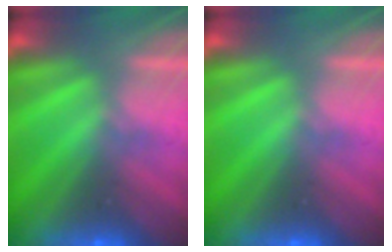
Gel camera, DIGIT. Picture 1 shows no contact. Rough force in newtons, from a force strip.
{"total": 0.0}